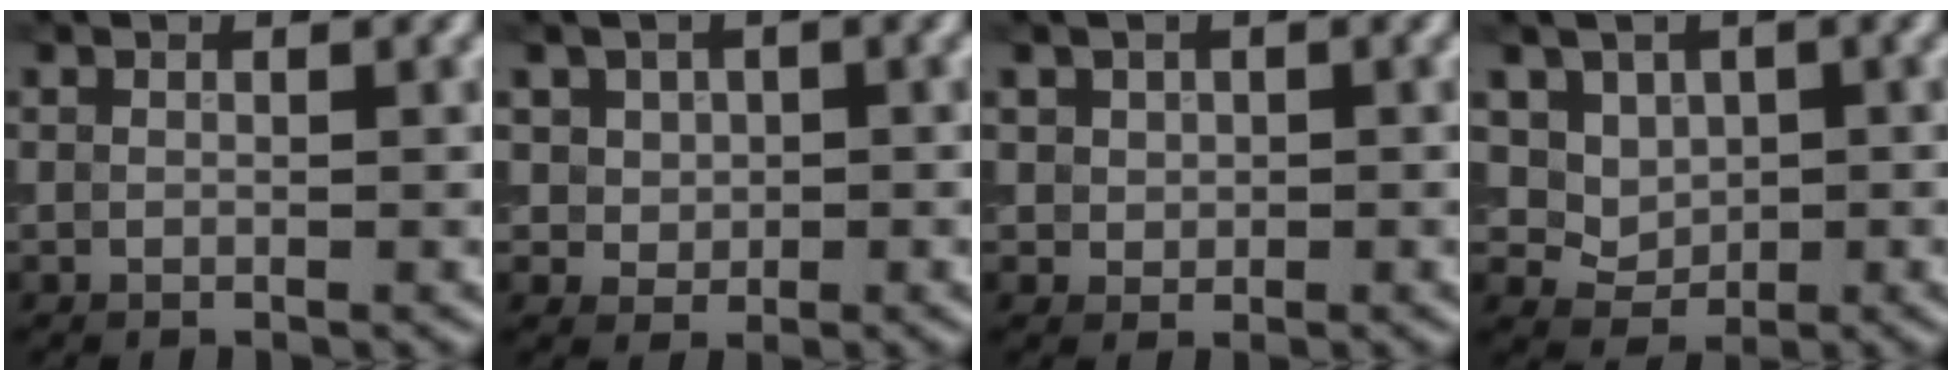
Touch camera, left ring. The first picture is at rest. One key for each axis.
{"total": 3.7, "fx": 1.4, "fy": 3.2, "fz": 1.5, "tx": -0.029, "ty": 0.003, "tz": 0.026}
{"total": 1.7, "fx": 0.6, "fy": 1.5, "fz": 0.5, "tx": -0.006, "ty": -0.002, "tz": 0.016}
{"total": 4.3, "fx": 1.7, "fy": 3.5, "fz": 1.9, "tx": -0.046, "ty": -0.009, "tz": 0.046}